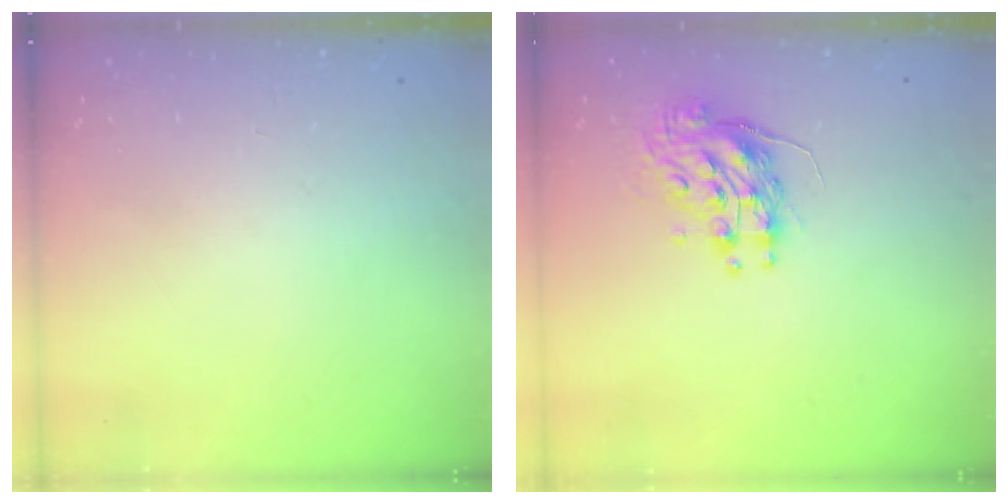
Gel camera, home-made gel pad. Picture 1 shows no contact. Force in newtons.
{"total": 9.8, "press": 9.8, "slide": 0.7}